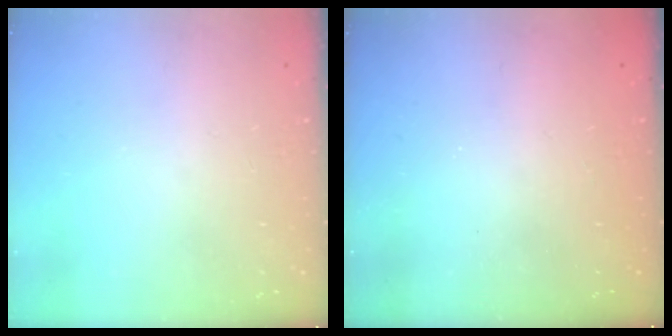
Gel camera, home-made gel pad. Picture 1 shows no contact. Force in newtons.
{"total": 2.4, "press": 2.3, "slide": 0.7}